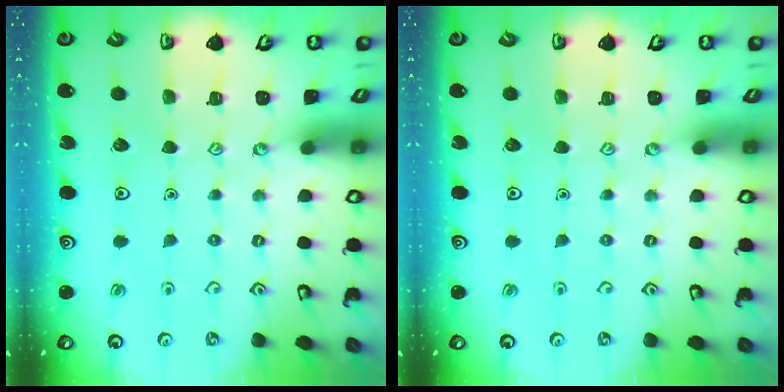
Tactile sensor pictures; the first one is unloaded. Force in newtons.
{"total": 0.0}